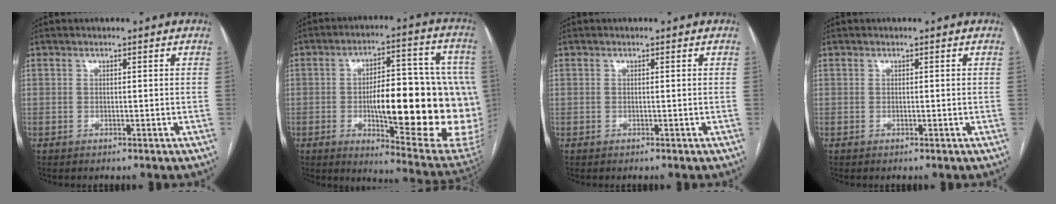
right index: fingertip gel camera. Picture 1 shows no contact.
{"total": 26.3, "force": [-3.0, 6.5, 25.3], "torque": [-0.272, 0.012, -0.024]}
{"total": 0.0}
{"total": 0.0}